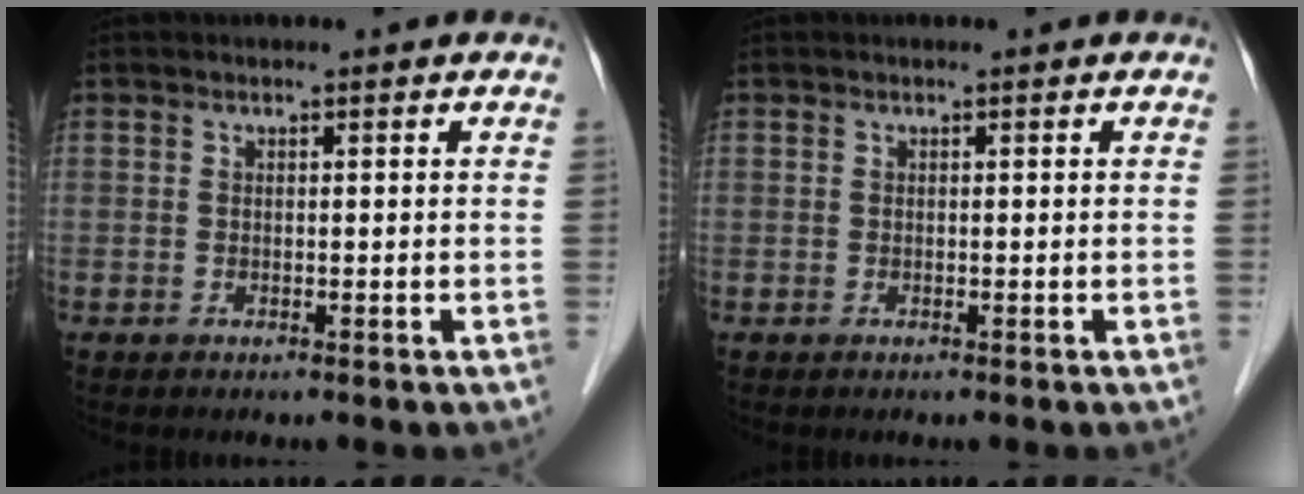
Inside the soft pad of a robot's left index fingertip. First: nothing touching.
{"total": 0.0}